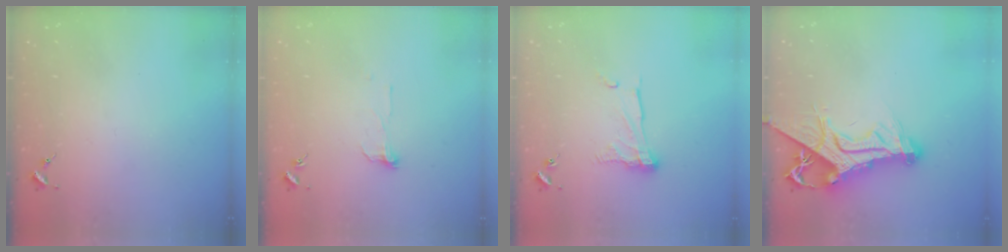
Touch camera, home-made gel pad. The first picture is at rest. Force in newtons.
{"total": 6.0, "press": 6.0, "slide": 0.5}
{"total": 11.1, "press": 11.0, "slide": 0.8}
{"total": 18.9, "press": 18.8, "slide": 2.1}